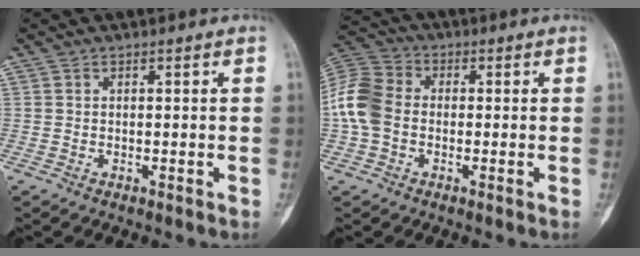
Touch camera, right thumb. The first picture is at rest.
{"total": 9.7, "force": [-1.1, 7.3, 6.3], "torque": [-0.130, 0.024, -0.036]}